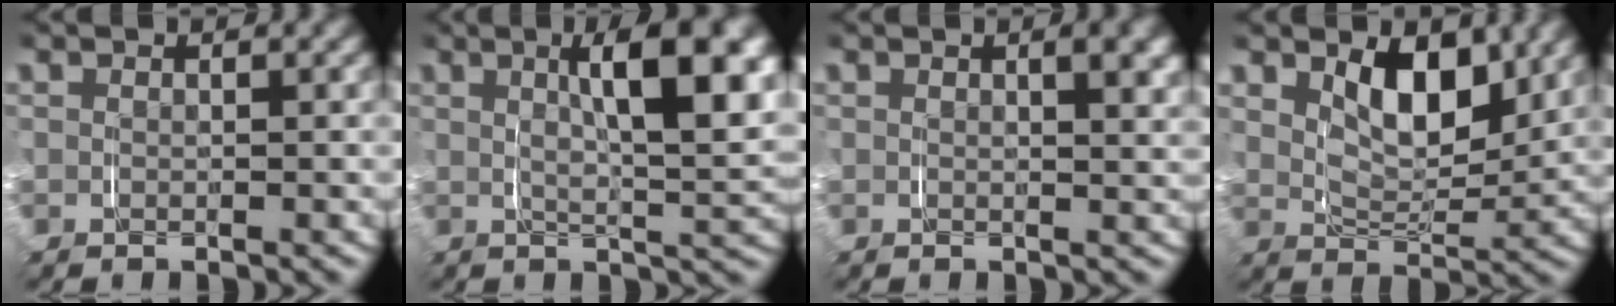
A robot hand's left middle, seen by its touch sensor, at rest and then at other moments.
{"total": 7.1, "force": [1.9, 1.5, 6.7], "torque": [-0.096, 0.006, 0.030]}
{"total": 1.9, "force": [0.9, 0.1, 1.7], "torque": [-0.020, 0.000, 0.014]}
{"total": 5.0, "force": [2.3, 2.5, 3.7], "torque": [-0.062, -0.018, 0.043]}